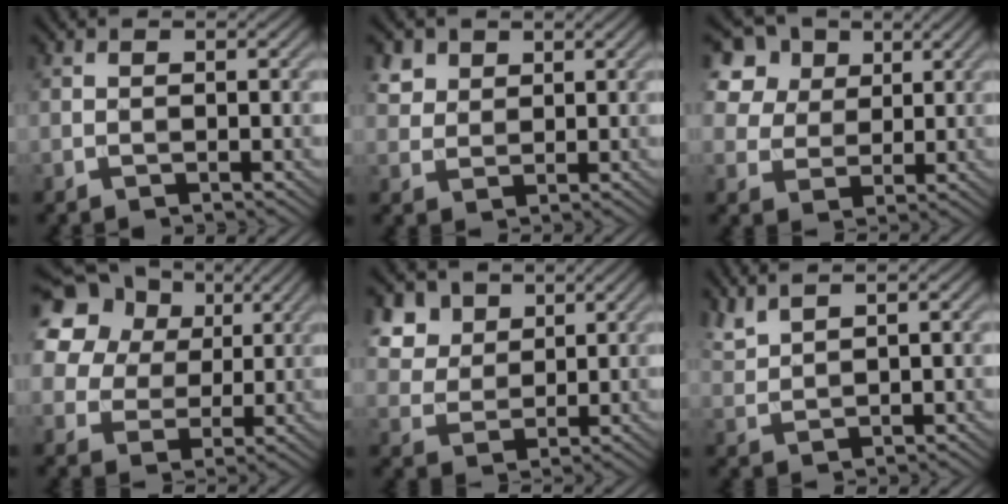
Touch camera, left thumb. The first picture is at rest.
{"total": 3.4, "force": [2.1, 2.4, 1.1], "torque": [-0.040, -0.005, 0.052]}
{"total": 8.6, "force": [4.4, 6.5, 3.7], "torque": [-0.134, 0.007, 0.088]}
{"total": 22.0, "force": [10.7, 16.5, 9.8], "torque": [-0.273, 0.053, 0.200]}
{"total": 6.4, "force": [3.9, 4.3, 2.8], "torque": [-0.086, -0.011, 0.087]}
{"total": 3.3, "force": [2.8, 0.5, 1.5], "torque": [-0.037, 0.009, 0.065]}